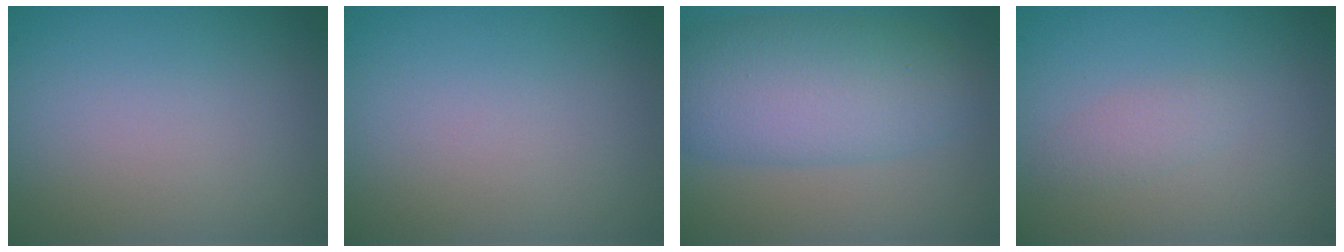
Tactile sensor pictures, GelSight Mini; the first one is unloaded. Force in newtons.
{"total": 0.0}
{"total": 8.1, "press": 8.1, "slide": 0.1}
{"total": 1.3, "press": 1.3, "slide": 0.1}